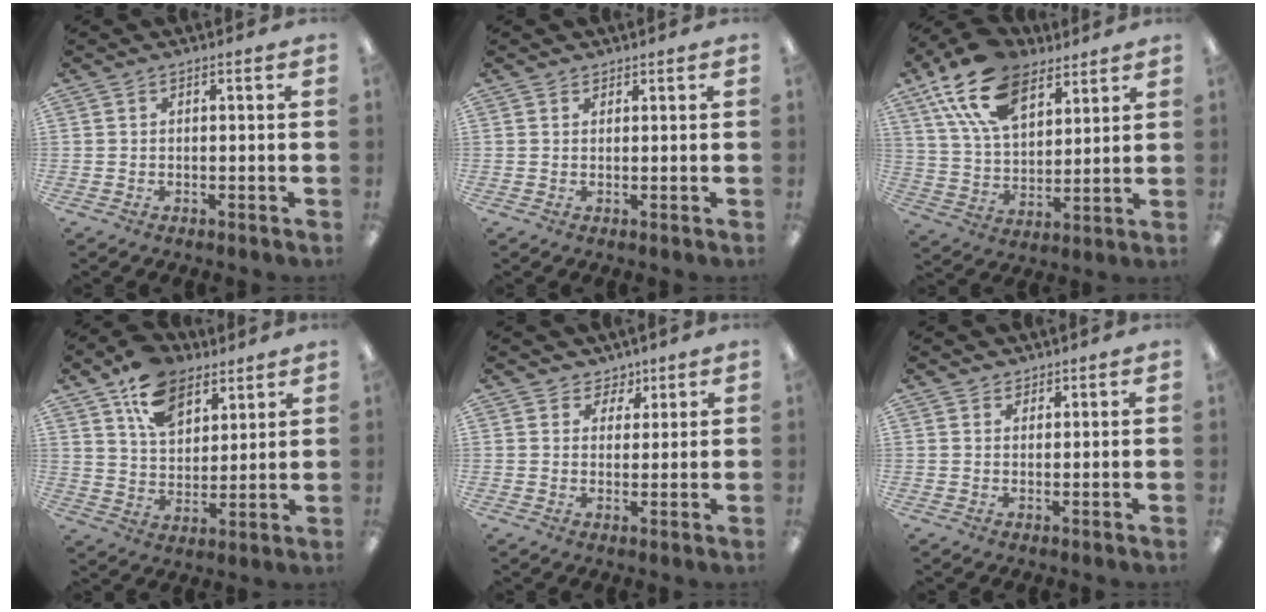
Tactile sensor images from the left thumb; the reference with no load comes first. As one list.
[{"total": 1.0, "force": [0.9, 0.4, -0.1], "torque": [0.002, 0.000, 0.017]}, {"total": 17.9, "force": [11.1, 9.8, 10.0], "torque": [-0.203, -0.036, 0.203]}, {"total": 13.1, "force": [8.8, 8.0, 5.5], "torque": [-0.099, -0.039, 0.166]}, {"total": 4.3, "force": [2.8, 3.2, 0.2], "torque": [0.004, -0.014, 0.048]}, {"total": 1.7, "force": [1.4, 0.9, 0.0], "torque": [0.000, 0.000, 0.028]}]